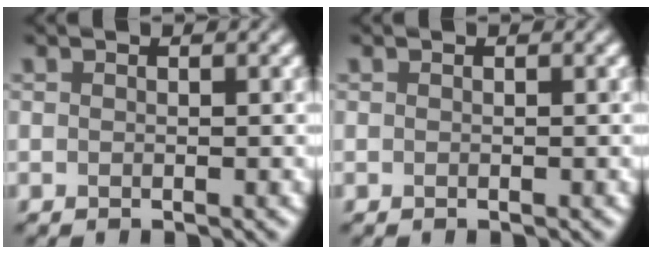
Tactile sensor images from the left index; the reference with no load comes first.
{"total": 0.0}